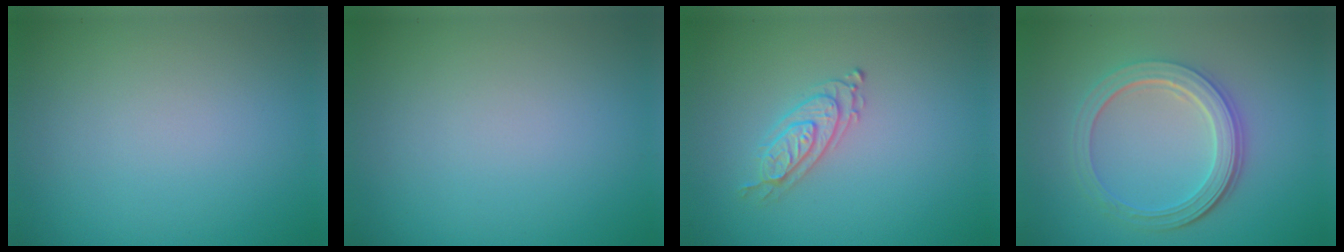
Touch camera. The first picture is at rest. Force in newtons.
{"total": 0.0}
{"total": 2.2, "press": 2.0, "slide": 0.8}
{"total": 4.9, "press": 3.7, "slide": 3.2}